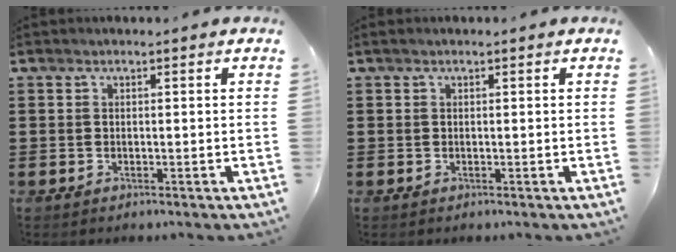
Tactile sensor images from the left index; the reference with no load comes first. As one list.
[{"total": 0.0}]